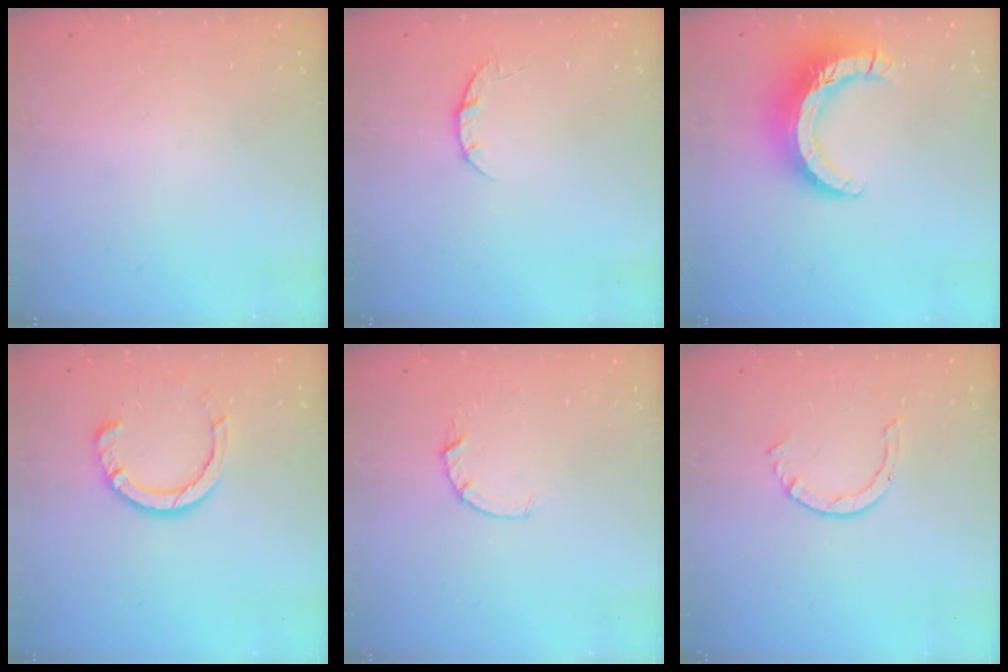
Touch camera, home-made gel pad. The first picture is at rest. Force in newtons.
{"total": 4.2, "press": 4.2, "slide": 0.5}
{"total": 13.9, "press": 13.8, "slide": 1.4}
{"total": 8.0, "press": 8.0, "slide": 0.8}
{"total": 2.6, "press": 2.6, "slide": 0.4}
{"total": 2.6, "press": 2.6, "slide": 0.3}